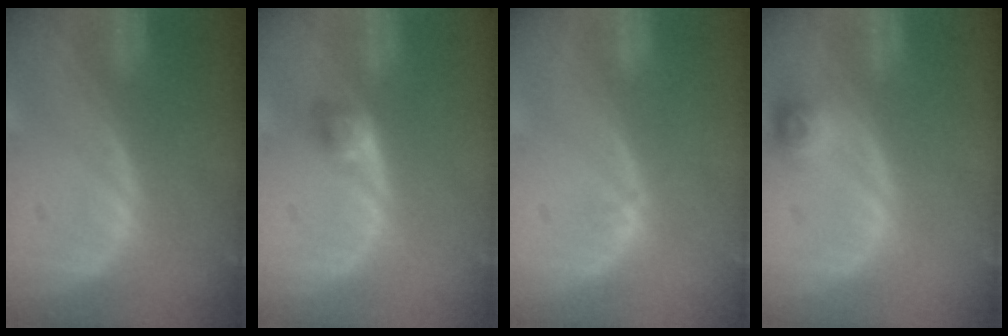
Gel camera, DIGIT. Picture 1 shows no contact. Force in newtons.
{"total": 2.5, "press": 2.3, "slide": 0.9}
{"total": 0.6, "press": 0.4, "slide": 0.3}
{"total": 2.3, "press": 2.2, "slide": 0.7}